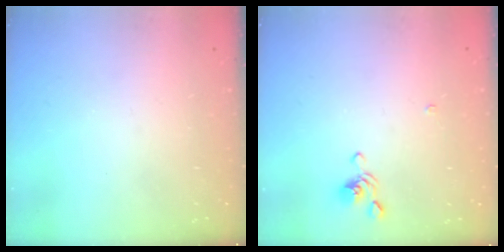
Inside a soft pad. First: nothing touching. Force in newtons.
{"total": 3.7, "press": 3.6, "slide": 0.7}